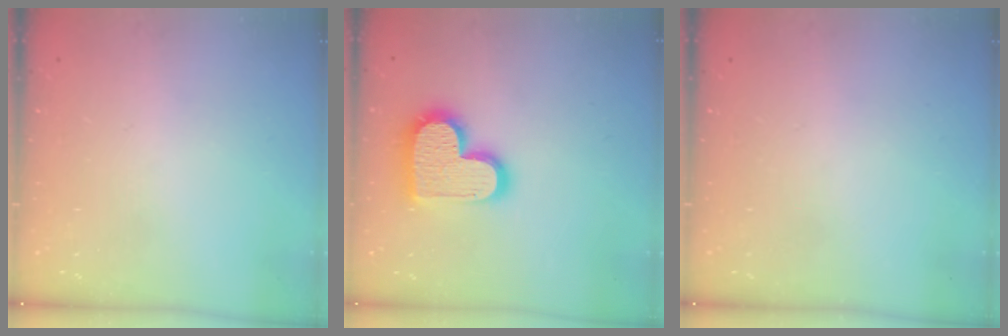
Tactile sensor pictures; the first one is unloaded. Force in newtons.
{"total": 17.6, "press": 17.5, "slide": 1.3}
{"total": 0.0}